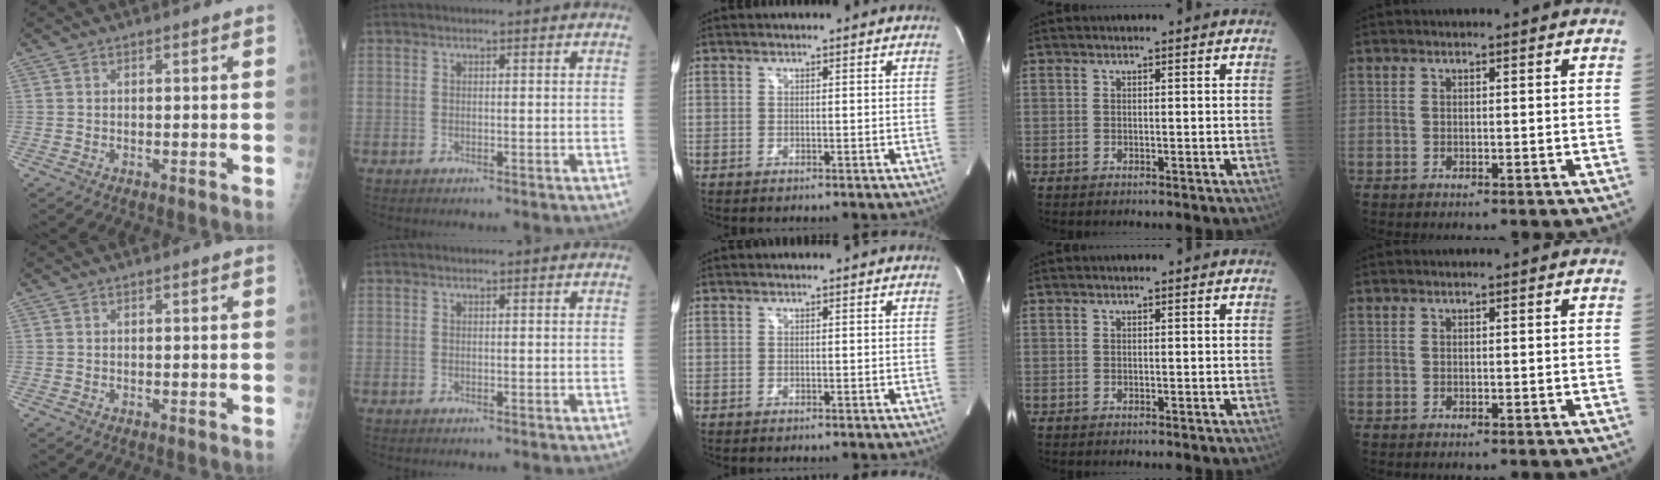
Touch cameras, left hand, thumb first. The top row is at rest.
{}